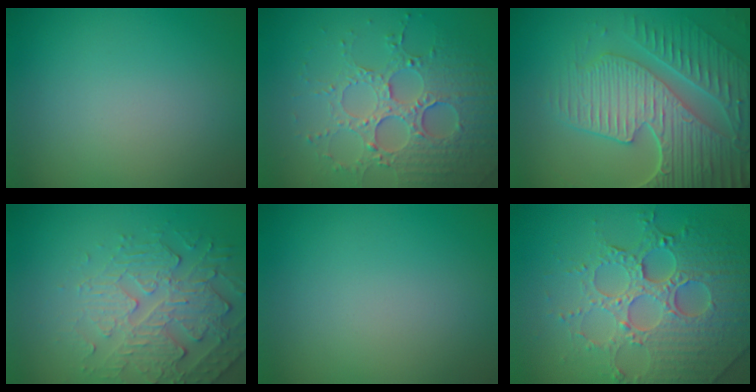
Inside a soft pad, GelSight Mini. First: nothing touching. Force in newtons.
{"total": 5.1, "press": 4.6, "slide": 2.2}
{"total": 8.8, "press": 6.4, "slide": 6.0}
{"total": 4.9, "press": 3.7, "slide": 3.1}
{"total": 0.0}
{"total": 8.1, "press": 6.0, "slide": 5.5}